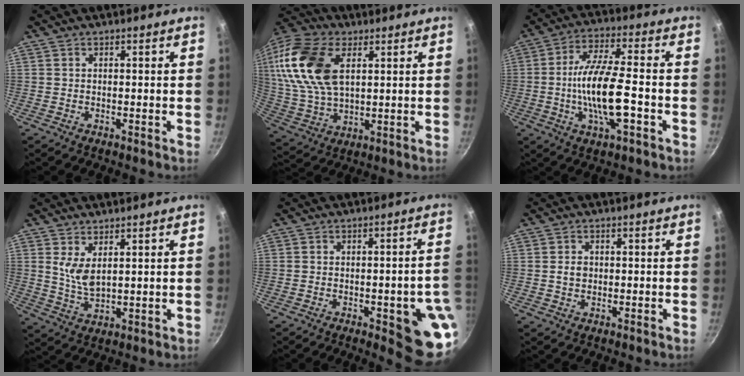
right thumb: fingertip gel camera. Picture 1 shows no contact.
{"total": 20.7, "force": [6.6, 12.3, 15.4], "torque": [-0.312, -0.005, 0.127]}
{"total": 14.2, "force": [-3.2, 4.5, 13.0], "torque": [-0.236, 0.021, -0.065]}
{"total": 5.5, "force": [2.4, 2.5, 4.3], "torque": [-0.075, -0.029, 0.053]}
{"total": 13.1, "force": [-4.1, 3.8, 11.8], "torque": [-0.102, 0.017, -0.050]}
{"total": 2.2, "force": [0.0, 1.8, 1.3], "torque": [-0.014, 0.005, -0.001]}